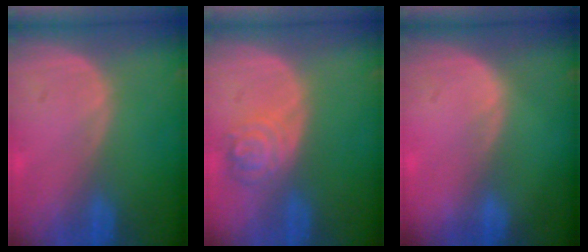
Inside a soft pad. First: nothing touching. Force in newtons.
{"total": 4.7, "press": 4.2, "slide": 2.1}
{"total": 0.8, "press": 0.5, "slide": 0.7}